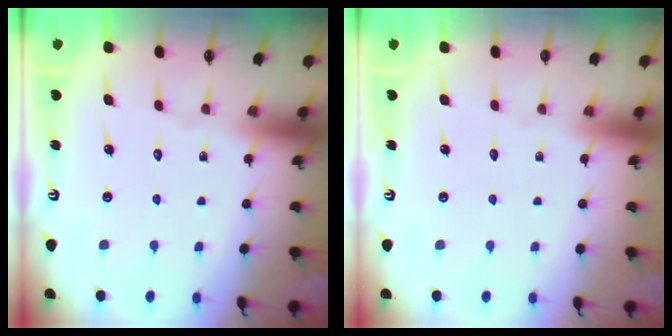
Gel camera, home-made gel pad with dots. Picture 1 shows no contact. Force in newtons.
{"total": 0.0}